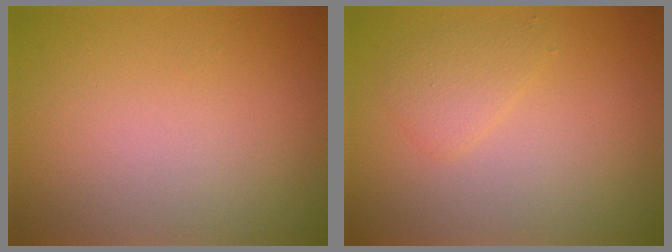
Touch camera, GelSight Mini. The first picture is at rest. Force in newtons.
{"total": 1.6, "press": 1.6, "slide": 0.0}